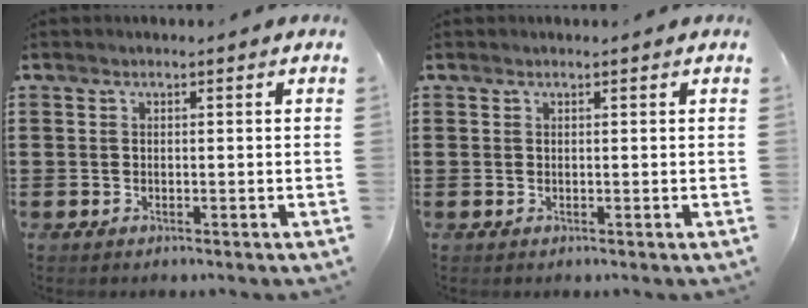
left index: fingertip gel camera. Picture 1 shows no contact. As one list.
[{"total": 0.0}]